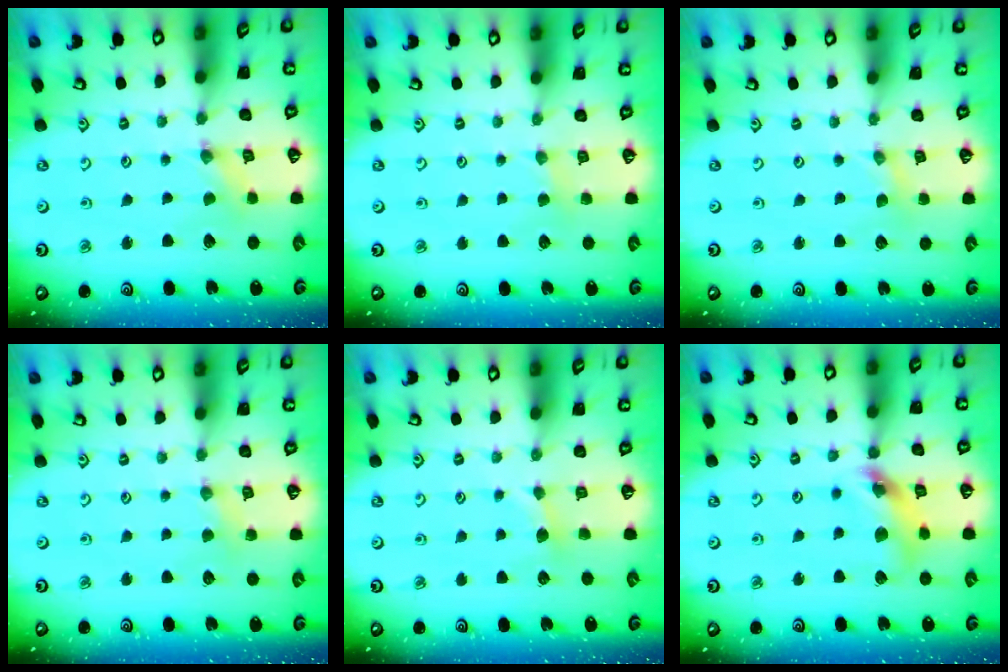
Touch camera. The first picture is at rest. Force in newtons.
{"total": 2.5, "press": 2.4, "slide": 0.4}
{"total": 0.0}
{"total": 3.4, "press": 3.4, "slide": 0.6}
{"total": 3.3, "press": 3.3, "slide": 0.5}
{"total": 10.7, "press": 10.6, "slide": 1.2}